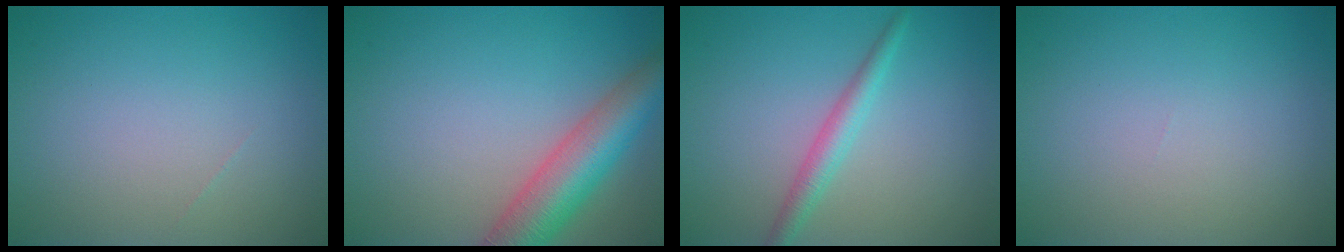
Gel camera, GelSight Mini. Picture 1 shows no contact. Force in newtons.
{"total": 6.8, "press": 6.8, "slide": 0.3}
{"total": 2.3, "press": 2.3, "slide": 0.0}
{"total": 0.0}